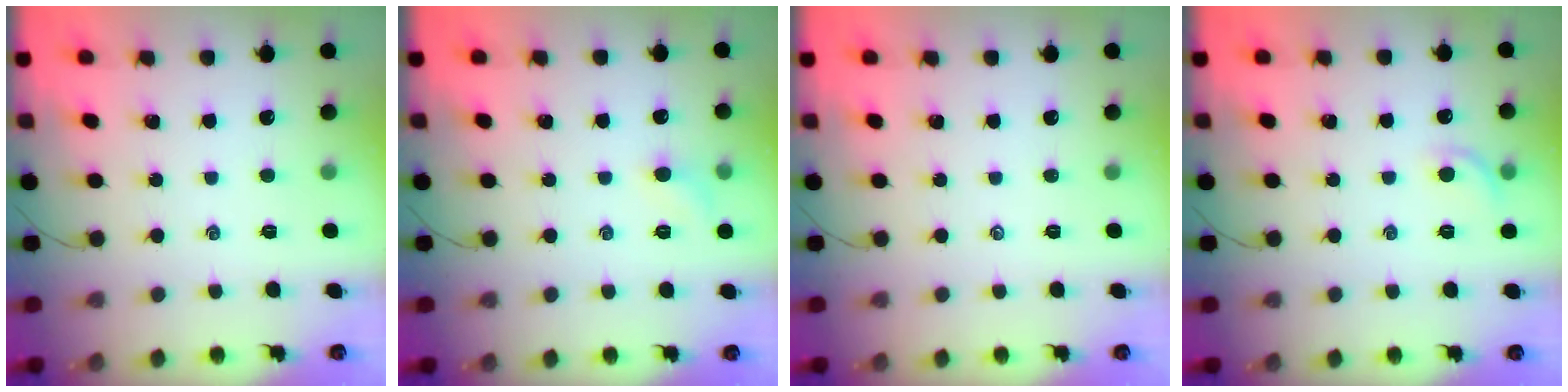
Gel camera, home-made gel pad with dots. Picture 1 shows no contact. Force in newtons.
{"total": 4.8, "press": 4.5, "slide": 1.4}
{"total": 0.0}
{"total": 5.8, "press": 5.6, "slide": 1.5}